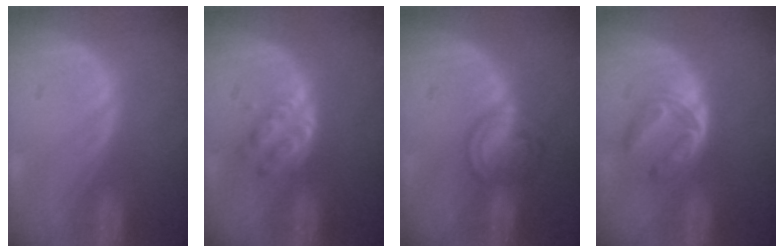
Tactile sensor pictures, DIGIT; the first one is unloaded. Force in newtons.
{"total": 4.9, "press": 4.3, "slide": 2.3}
{"total": 6.2, "press": 5.4, "slide": 3.0}
{"total": 6.3, "press": 5.0, "slide": 3.8}